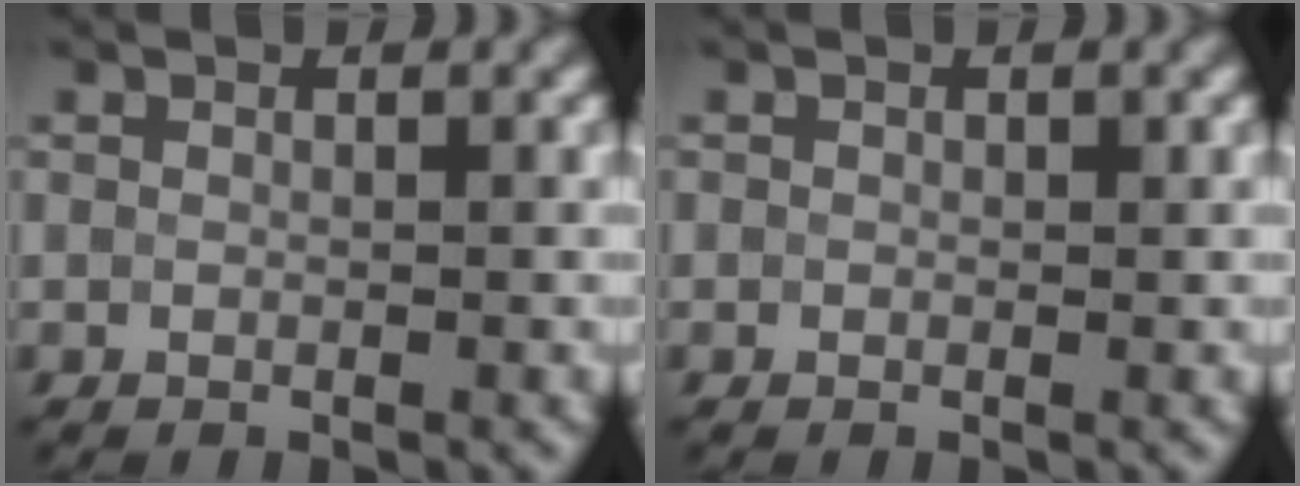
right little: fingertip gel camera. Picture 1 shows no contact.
{"total": 0.0}